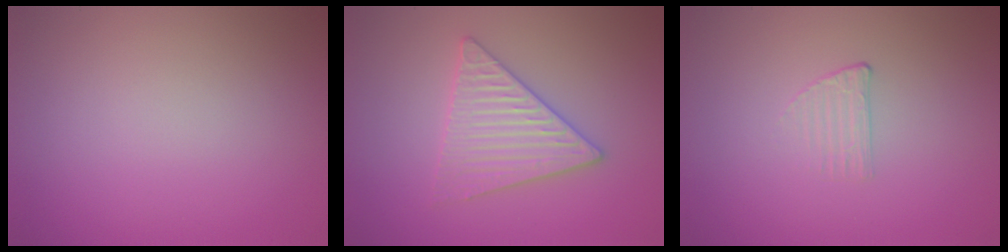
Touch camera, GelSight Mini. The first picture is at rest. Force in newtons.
{"total": 3.7, "press": 3.7, "slide": 0.4}
{"total": 1.0, "press": 0.3, "slide": 1.0}